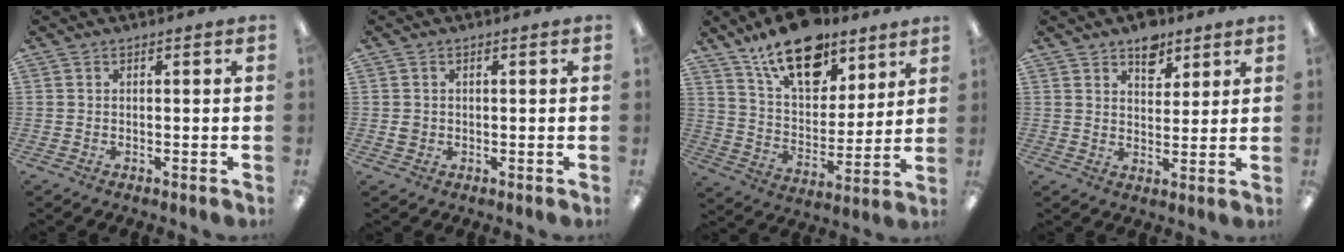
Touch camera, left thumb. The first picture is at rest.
{"total": 1.5, "force": [0.0, 1.3, 0.6], "torque": [-0.013, 0.004, -0.001]}
{"total": 18.9, "force": [13.1, 9.2, 10.1], "torque": [-0.168, -0.066, 0.230]}
{"total": 7.0, "force": [5.0, 4.0, 2.8], "torque": [-0.022, -0.024, 0.085]}